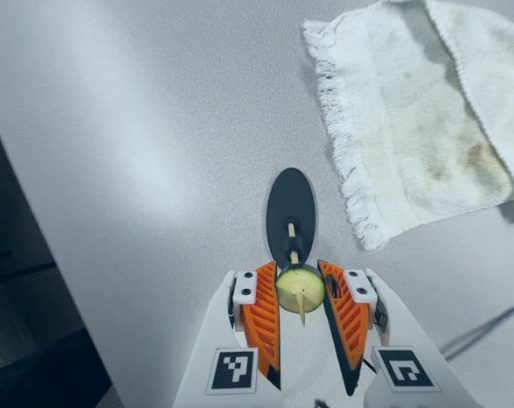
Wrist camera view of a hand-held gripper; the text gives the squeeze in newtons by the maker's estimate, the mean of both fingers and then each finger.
{"total": 13.5, "left": 14.1, "right": 12.9}